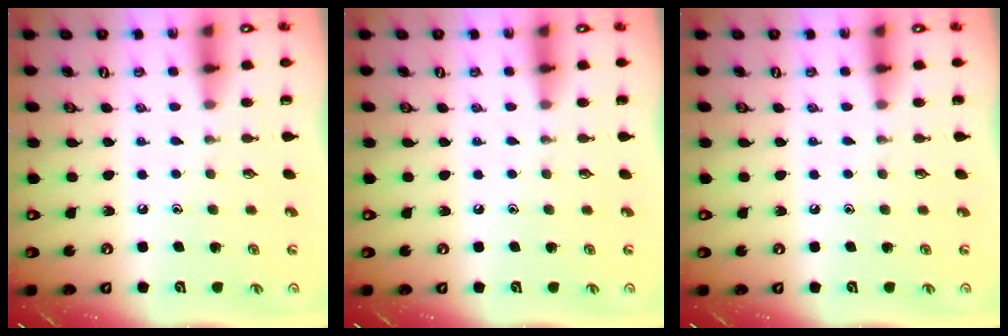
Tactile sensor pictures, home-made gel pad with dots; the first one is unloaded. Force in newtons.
{"total": 0.0}
{"total": 0.0}